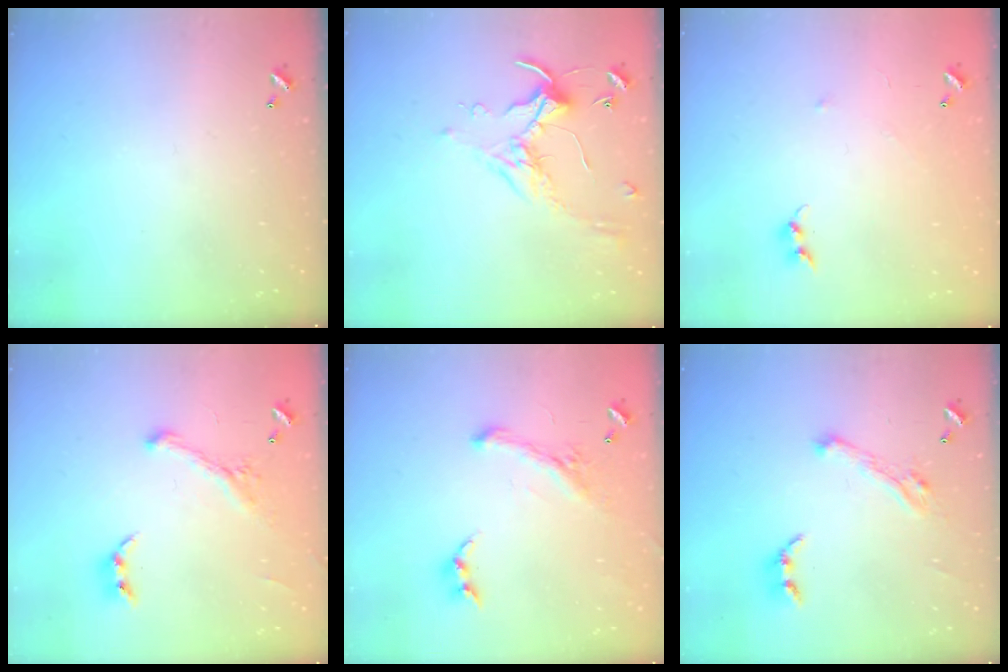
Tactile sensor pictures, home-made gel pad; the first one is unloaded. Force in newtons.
{"total": 0.7, "press": 0.6, "slide": 0.4}
{"total": 5.1, "press": 5.0, "slide": 0.7}
{"total": 1.1, "press": 0.6, "slide": 0.9}
{"total": 1.7, "press": 1.1, "slide": 1.2}
{"total": 6.6, "press": 6.5, "slide": 1.5}